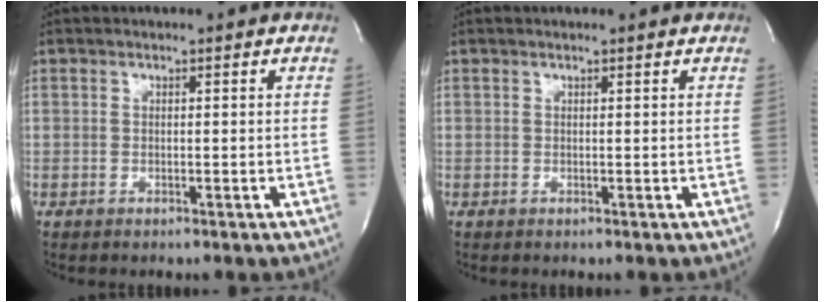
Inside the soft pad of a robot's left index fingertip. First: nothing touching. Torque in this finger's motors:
{"motor_torque": [0.07, -0.02, 0.00, -0.01]}